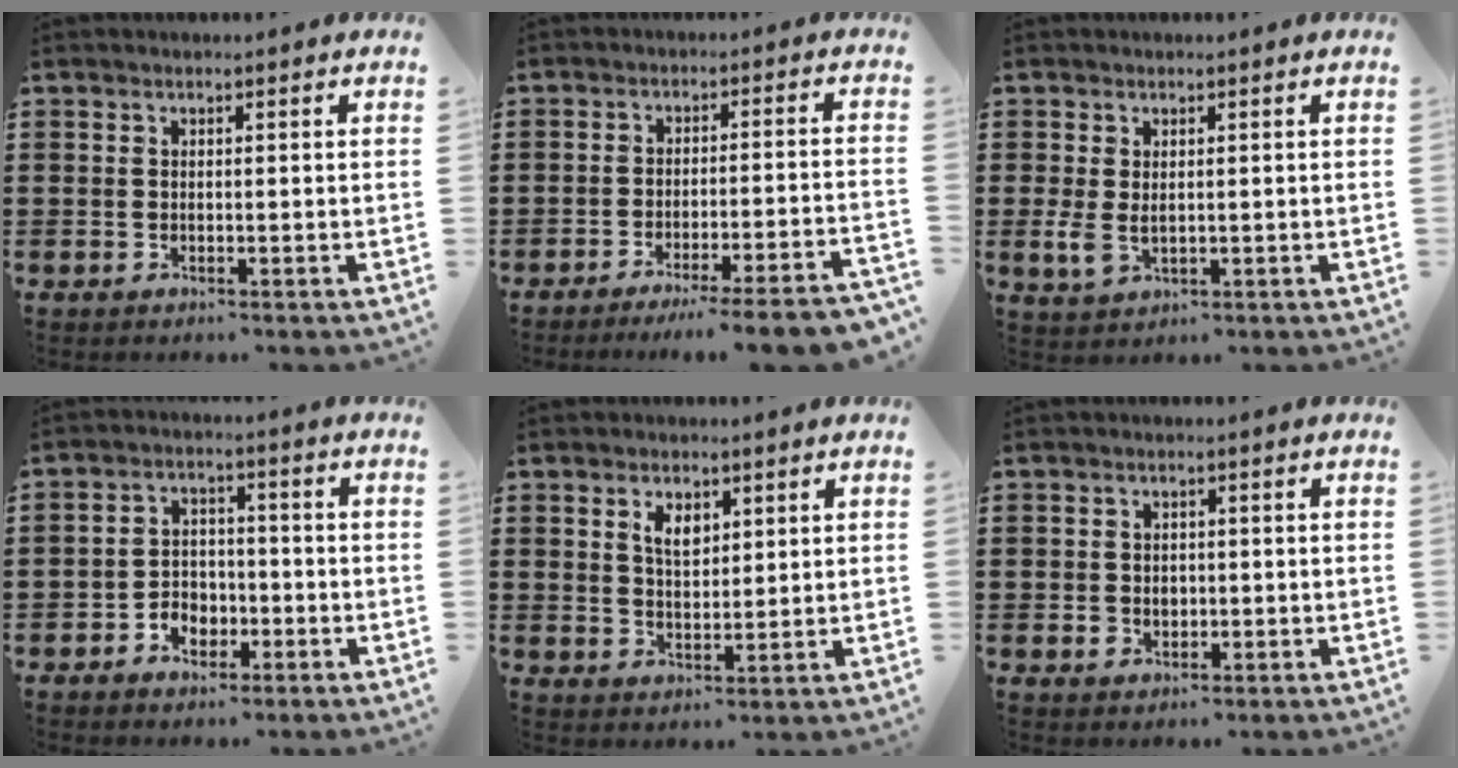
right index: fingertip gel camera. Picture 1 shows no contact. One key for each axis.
{"total": 5.2, "fx": -4.2, "fy": -0.6, "fz": 2.9, "tx": -0.044, "ty": -0.017, "tz": -0.078}
{"total": 2.8, "fx": 0.2, "fy": 1.7, "fz": 2.2, "tx": -0.060, "ty": -0.003, "tz": 0.002}
{"total": 3.9, "fx": -2.2, "fy": 2.9, "fz": 1.3, "tx": -0.030, "ty": 0.009, "tz": -0.046}
{"total": 3.6, "fx": 1.9, "fy": 2.0, "fz": 2.4, "tx": -0.047, "ty": 0.004, "tz": 0.032}
{"total": 1.9, "fx": -0.1, "fy": 1.7, "fz": 0.7, "tx": -0.019, "ty": 0.006, "tz": -0.004}